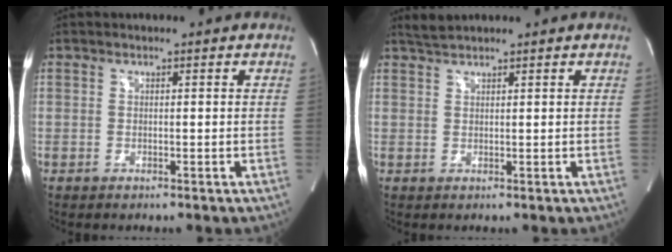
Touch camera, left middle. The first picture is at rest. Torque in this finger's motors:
{"motor_torque": [0.14, -0.05, -0.07, -0.01]}